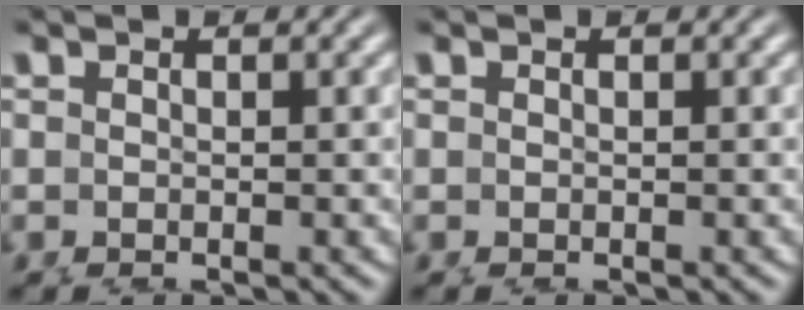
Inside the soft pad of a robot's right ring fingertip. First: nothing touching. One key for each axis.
{"total": 0.0}